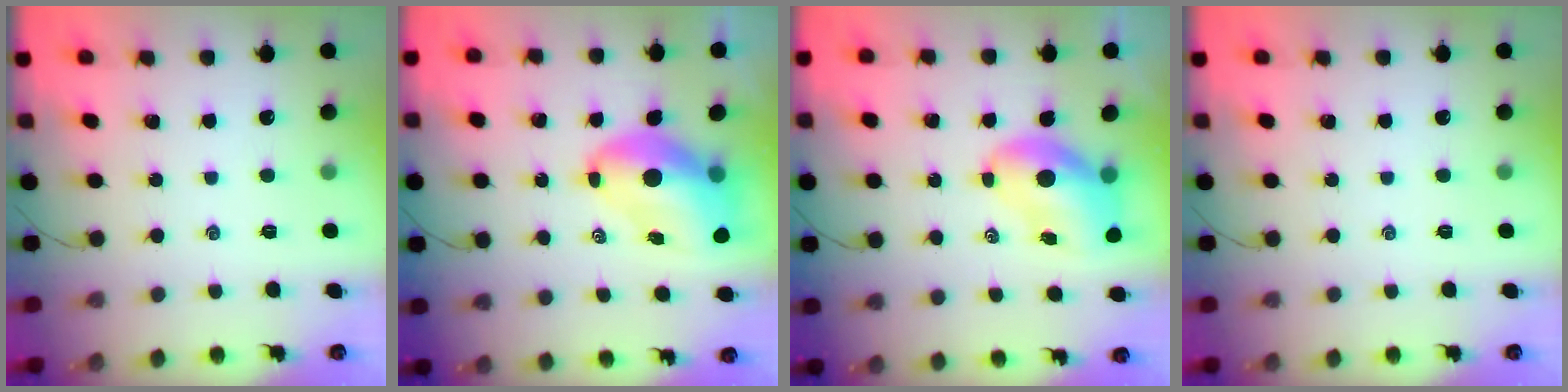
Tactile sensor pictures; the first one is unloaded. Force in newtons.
{"total": 11.4, "press": 11.0, "slide": 3.2}
{"total": 7.8, "press": 7.5, "slide": 2.3}
{"total": 0.0}